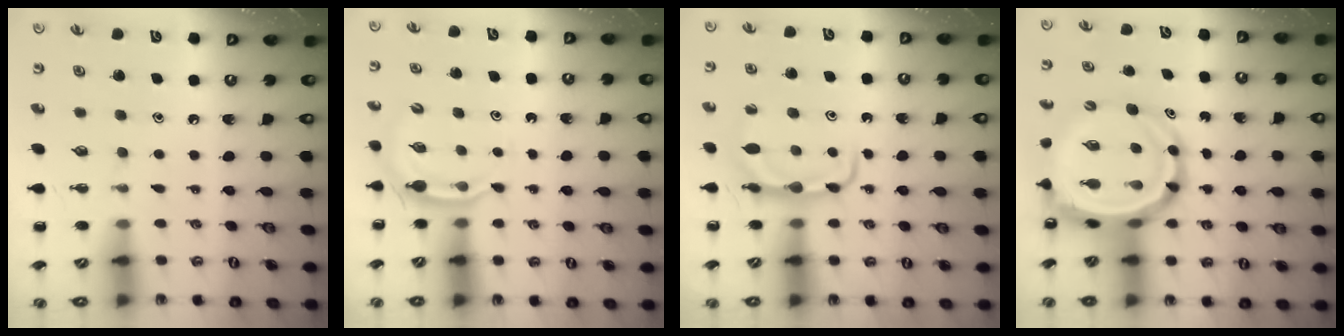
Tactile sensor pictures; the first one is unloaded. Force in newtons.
{"total": 2.9, "press": 2.8, "slide": 0.7}
{"total": 7.2, "press": 7.1, "slide": 0.8}
{"total": 11.4, "press": 10.9, "slide": 3.2}